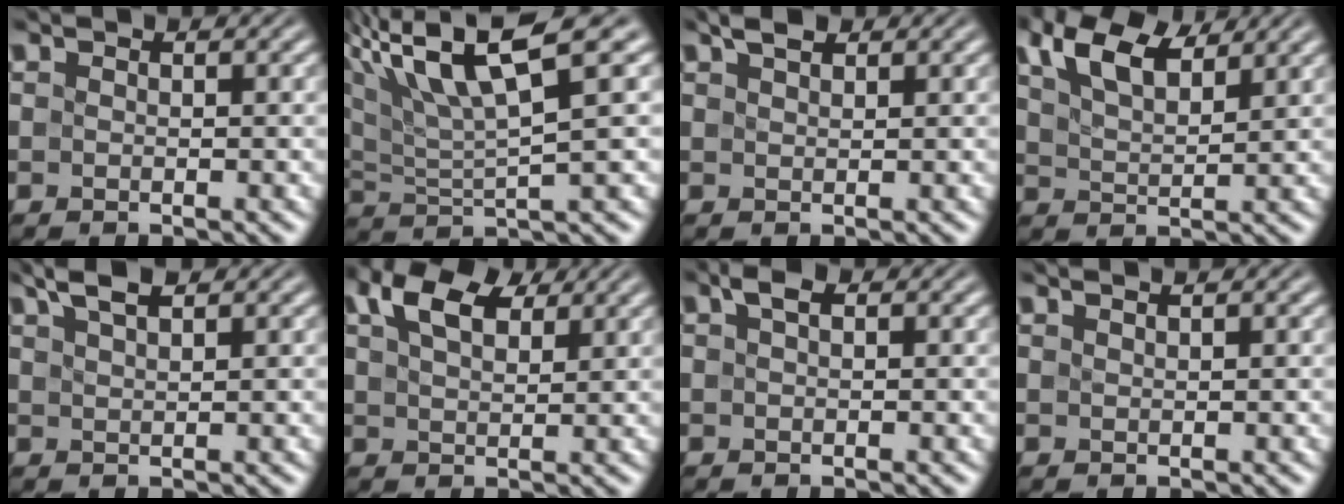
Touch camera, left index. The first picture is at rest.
{"total": 8.3, "force": [5.0, 1.5, 6.5], "torque": [-0.115, 0.018, 0.089]}
{"total": 1.8, "force": [1.4, 0.6, 1.0], "torque": [-0.017, 0.005, 0.026]}
{"total": 6.5, "force": [4.5, 2.5, 3.9], "torque": [-0.081, 0.016, 0.086]}
{"total": 2.9, "force": [2.1, 0.7, 1.9], "torque": [-0.030, 0.010, 0.040]}
{"total": 5.9, "force": [3.5, 2.9, 3.7], "torque": [-0.073, 0.016, 0.061]}
{"total": 1.3, "force": [0.6, 0.5, 1.0], "torque": [-0.019, 0.006, 0.011]}
{"total": 1.4, "force": [1.0, 0.4, 0.8], "torque": [-0.002, -0.004, 0.004]}